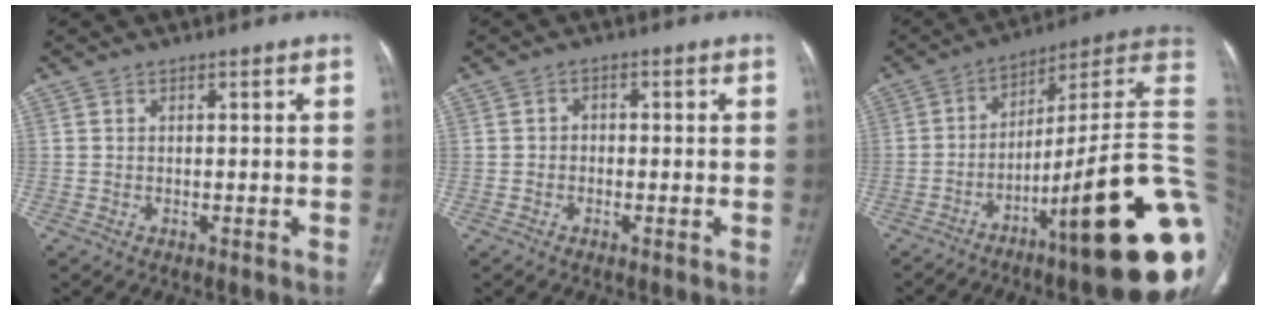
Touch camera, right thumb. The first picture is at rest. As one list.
[{"total": 1.3, "force": [-0.4, 1.2, 0.5], "torque": [0.004, 0.007, -0.013]}, {"total": 27.2, "force": [-7.5, 4.0, 25.8], "torque": [-0.269, 0.054, -0.111]}]